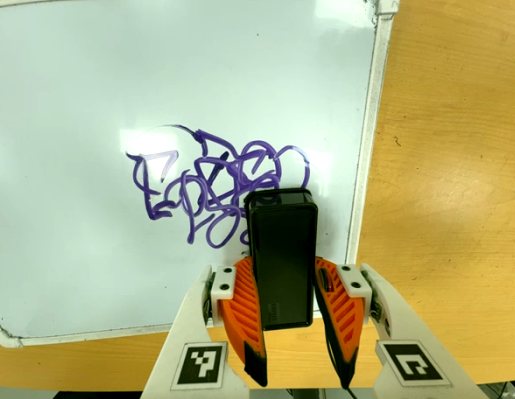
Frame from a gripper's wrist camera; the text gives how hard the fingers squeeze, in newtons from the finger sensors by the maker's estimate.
{"total": 12.2, "left": 10.6, "right": 13.7}